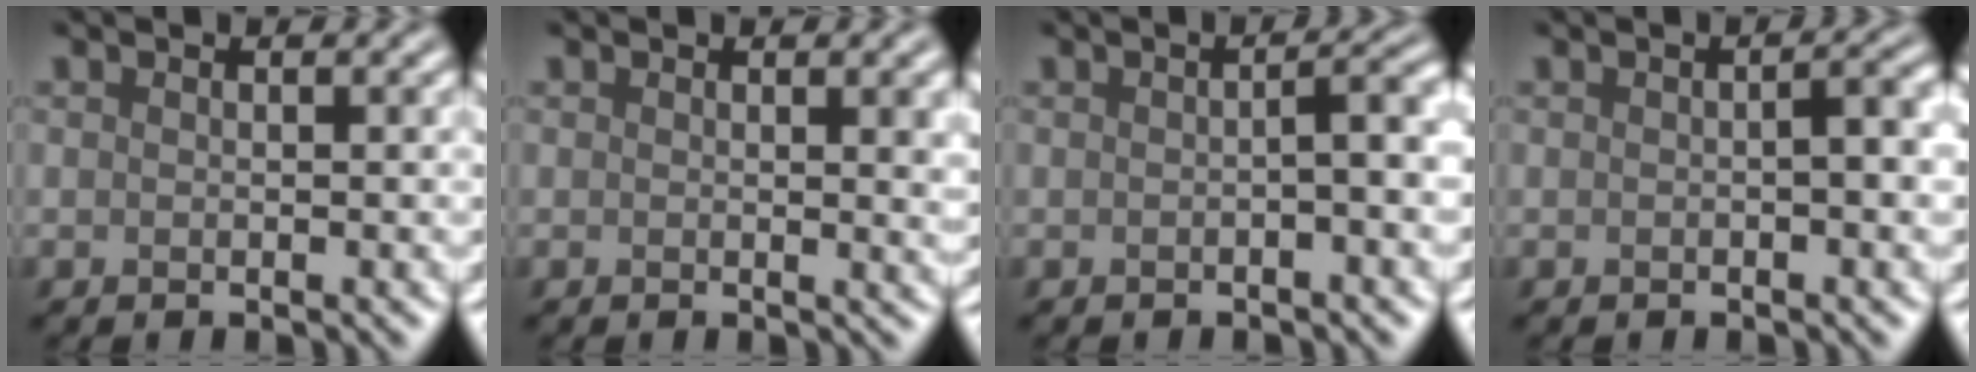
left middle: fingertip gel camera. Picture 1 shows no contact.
{"total": 2.5, "force": [0.5, 0.7, 2.3], "torque": [-0.019, 0.001, 0.004]}
{"total": 2.6, "force": [-0.3, 0.5, 2.6], "torque": [-0.035, 0.011, -0.008]}
{"total": 2.4, "force": [-0.1, 0.4, 2.4], "torque": [-0.036, 0.006, -0.001]}